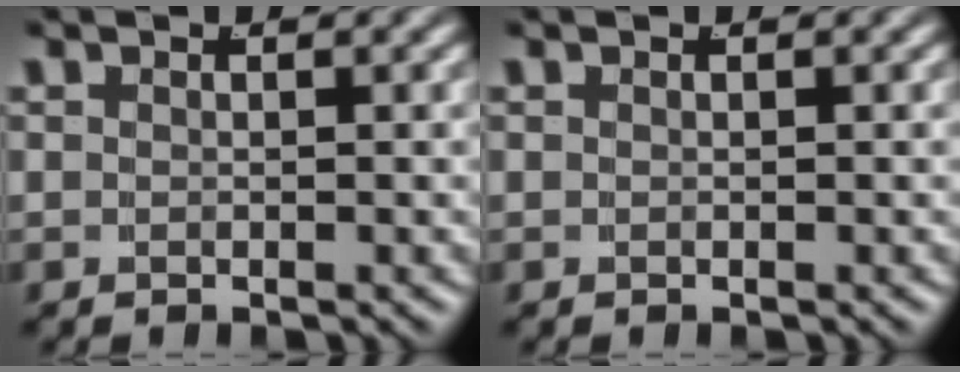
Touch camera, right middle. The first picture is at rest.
{"total": 0.0}